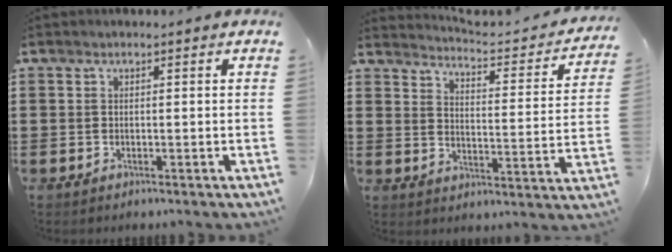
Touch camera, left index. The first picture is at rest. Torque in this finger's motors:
{"motor_torque": [0.77, -1.36, -0.07, -0.06]}